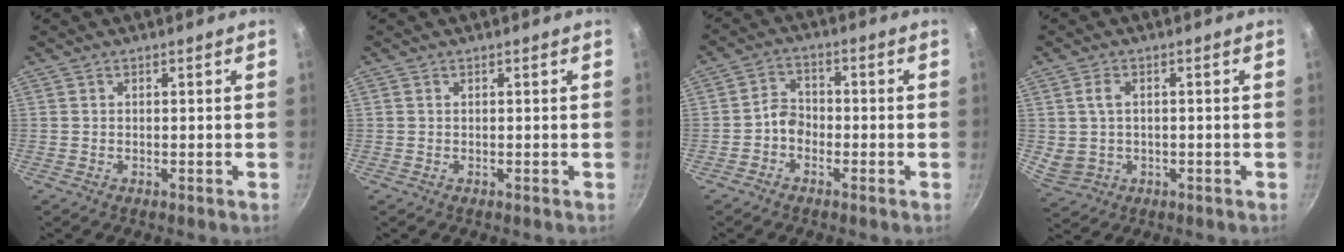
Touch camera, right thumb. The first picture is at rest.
{"total": 0.0}
{"total": 4.0, "force": [-1.8, 3.1, 1.9], "torque": [-0.013, 0.026, -0.039]}
{"total": 4.7, "force": [0.4, 3.7, 2.9], "torque": [-0.044, 0.000, 0.021]}